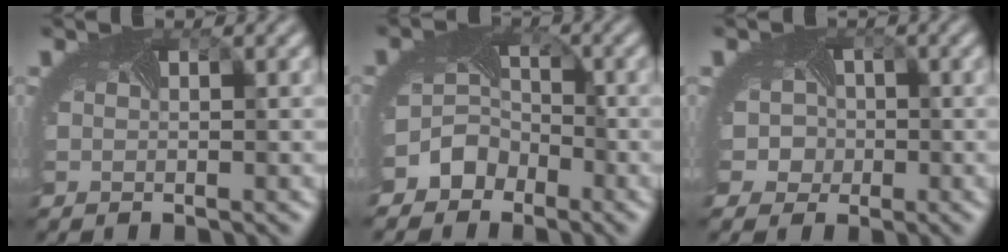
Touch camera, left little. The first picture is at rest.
{"total": 4.0, "force": [-2.7, 2.9, 0.7], "torque": [0.005, 0.006, -0.052]}
{"total": 4.4, "force": [-0.4, 4.1, 1.6], "torque": [-0.011, 0.010, -0.028]}